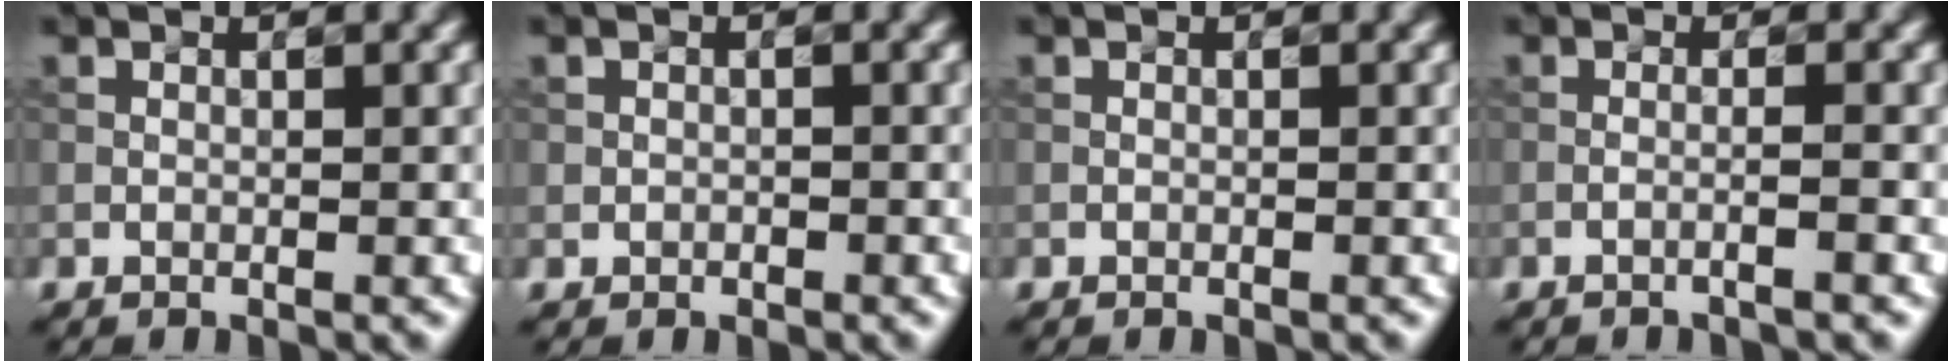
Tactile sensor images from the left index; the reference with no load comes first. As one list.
[{"total": 0.7, "force": [-0.2, 0.7, 0.2], "torque": [0.002, -0.004, -0.006]}, {"total": 0.0}, {"total": 1.8, "force": [-0.8, 0.3, 1.6], "torque": [-0.021, 0.005, -0.028]}]